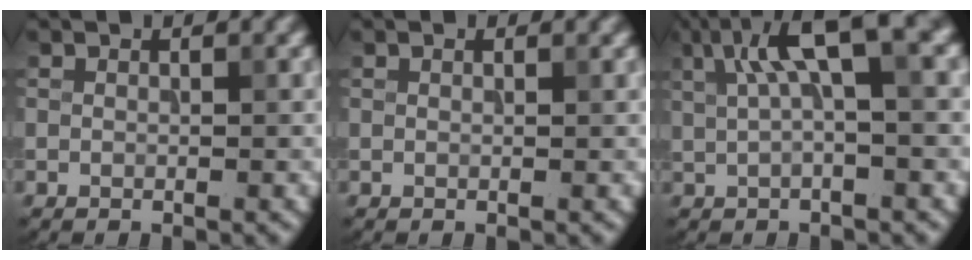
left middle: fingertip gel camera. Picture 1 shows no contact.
{"total": 0.0}
{"total": 6.5, "force": [2.4, 1.7, 5.8], "torque": [-0.100, 0.013, 0.039]}